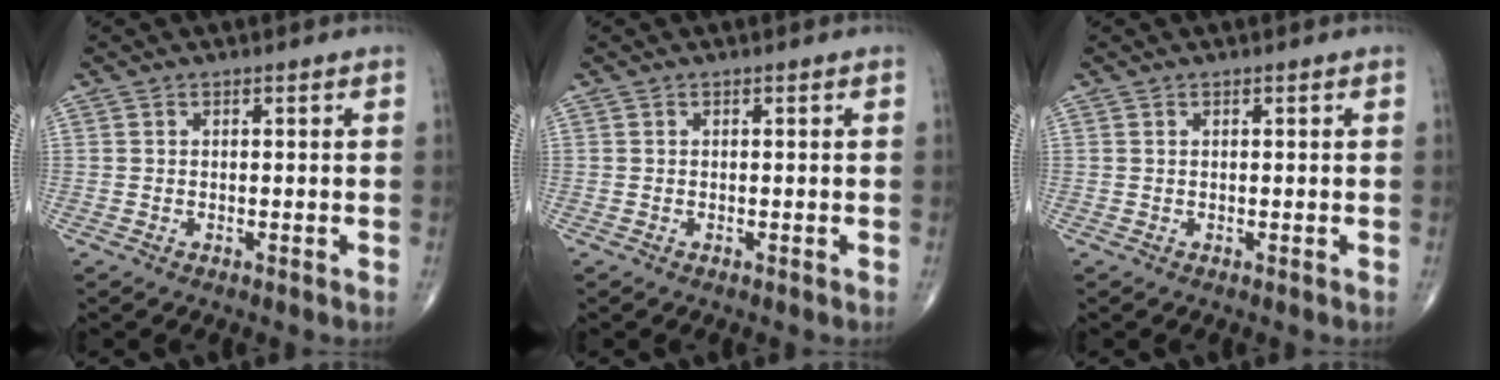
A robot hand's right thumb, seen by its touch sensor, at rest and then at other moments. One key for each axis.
{"total": 0.0}
{"total": 0.0}